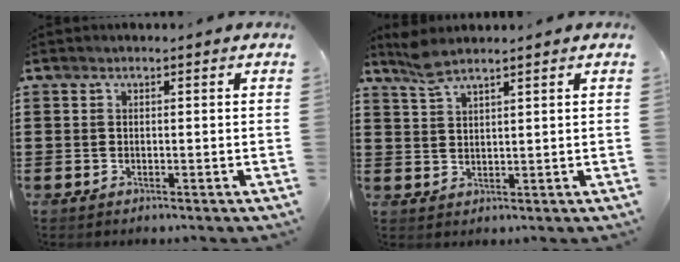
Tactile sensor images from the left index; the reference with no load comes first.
{"total": 3.4, "force": [2.9, 0.2, 1.8], "torque": [-0.043, -0.002, 0.053]}